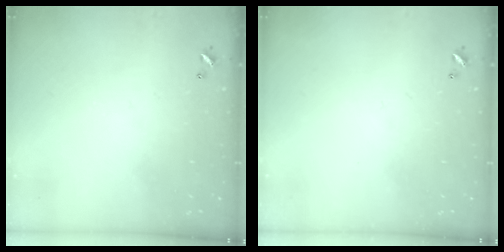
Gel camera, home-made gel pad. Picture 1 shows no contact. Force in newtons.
{"total": 0.0}